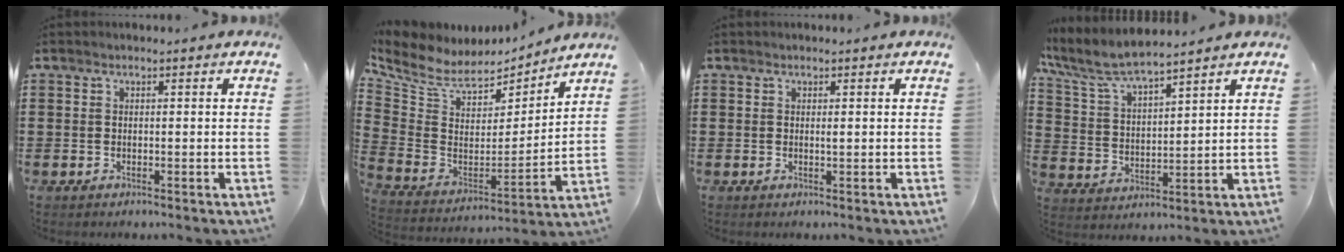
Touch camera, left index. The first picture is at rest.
{"total": 7.5, "force": [6.0, 3.8, 2.4], "torque": [-0.085, -0.042, 0.107]}
{"total": 0.7, "force": [0.3, 0.1, 0.6], "torque": [-0.013, -0.001, 0.006]}
{"total": 7.2, "force": [6.4, 0.9, 3.0], "torque": [-0.085, -0.029, 0.113]}